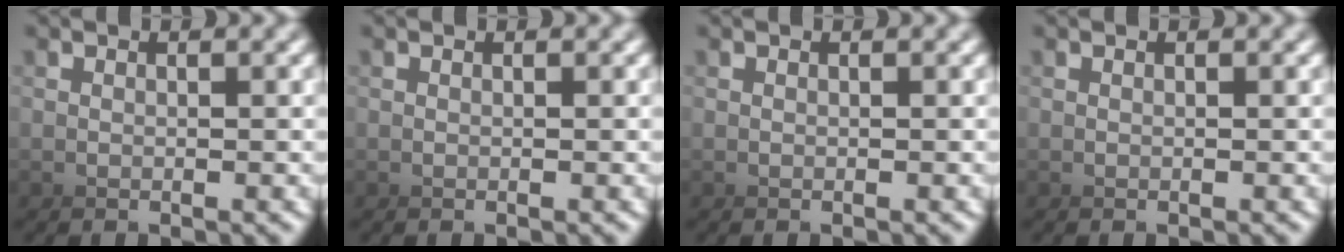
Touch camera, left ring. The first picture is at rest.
{"total": 0.0}
{"total": 0.0}
{"total": 0.0}